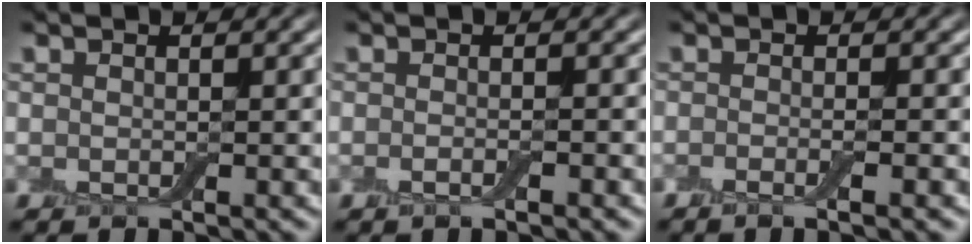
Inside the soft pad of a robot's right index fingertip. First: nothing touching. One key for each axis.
{"total": 1.3, "fx": -0.6, "fy": 0.3, "fz": 1.1, "tx": -0.019, "ty": -0.006, "tz": -0.015}
{"total": 2.3, "fx": -0.9, "fy": 0.7, "fz": 2.0, "tx": -0.013, "ty": 0.002, "tz": -0.018}